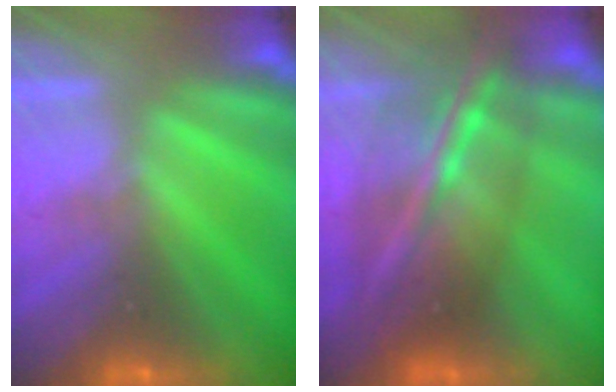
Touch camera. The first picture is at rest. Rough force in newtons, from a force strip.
{"total": 6.8}